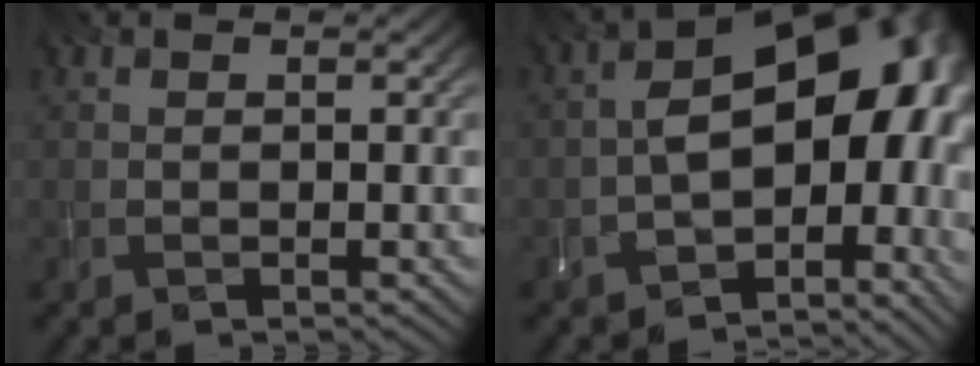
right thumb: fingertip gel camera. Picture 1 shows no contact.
{"total": 16.7, "force": [-1.9, 10.4, 12.8], "torque": [-0.171, -0.022, -0.013]}